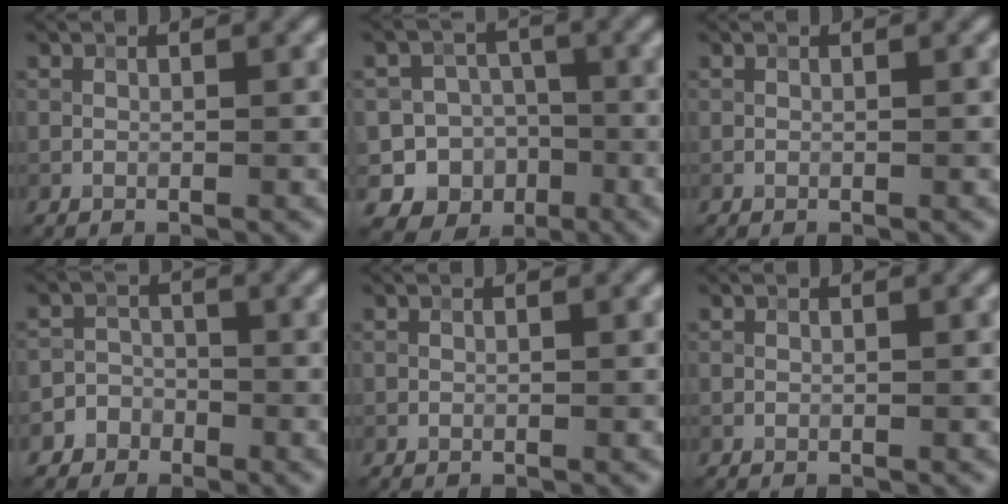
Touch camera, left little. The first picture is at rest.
{"total": 11.5, "force": [-4.8, 10.3, 1.7], "torque": [-0.015, -0.013, -0.090]}
{"total": 0.0}
{"total": 3.0, "force": [-1.9, 2.3, -0.2], "torque": [0.037, 0.004, -0.042]}
{"total": 0.0}
{"total": 0.0}